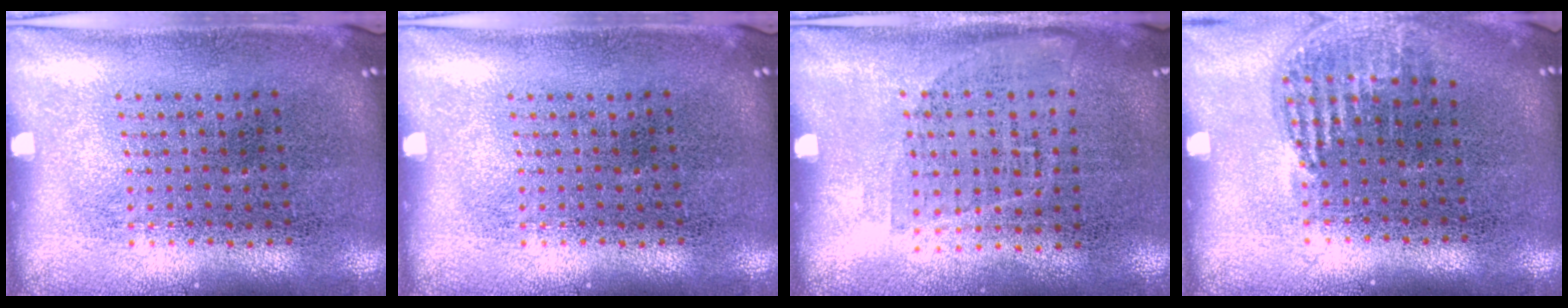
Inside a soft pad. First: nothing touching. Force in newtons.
{"total": 0.0}
{"total": 1.0, "press": 0.8, "slide": 0.6}
{"total": 1.1, "press": 1.0, "slide": 0.4}